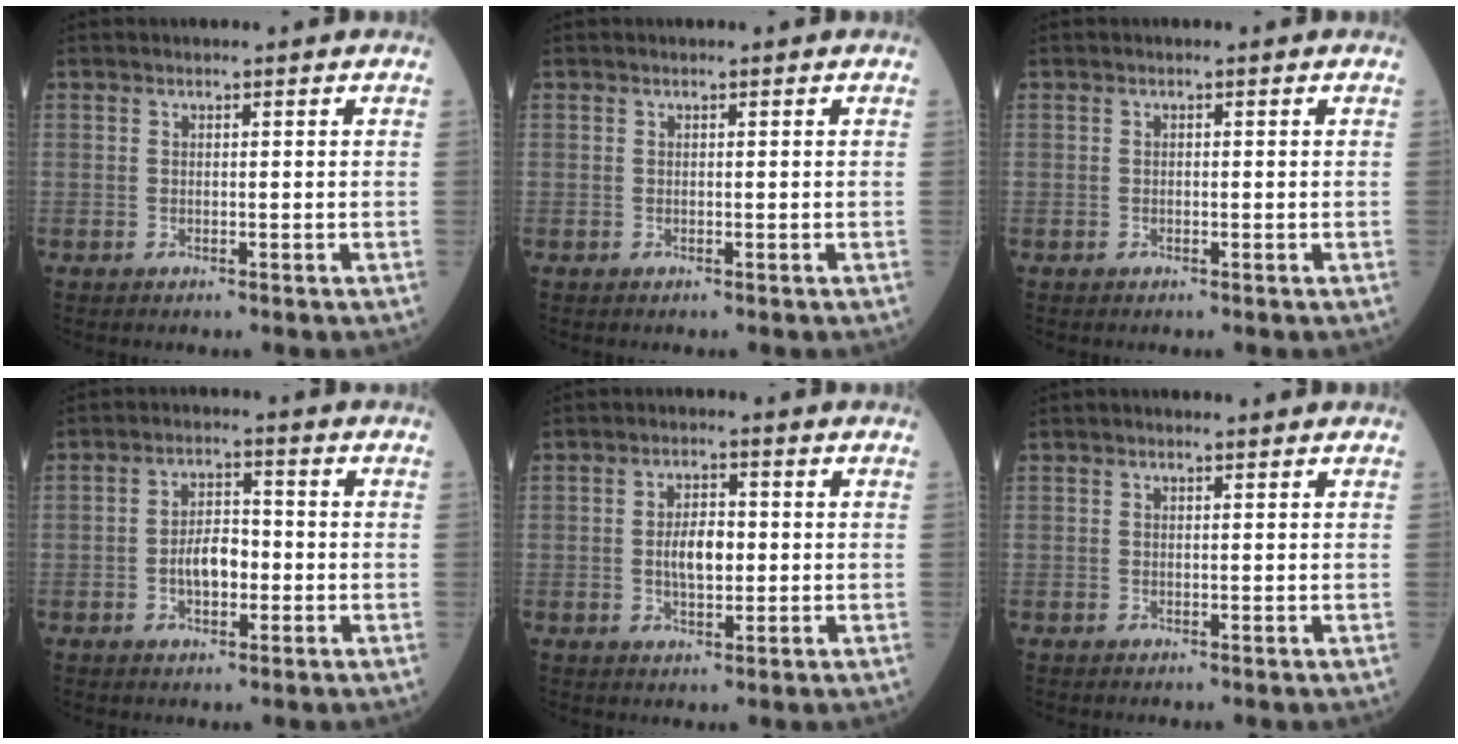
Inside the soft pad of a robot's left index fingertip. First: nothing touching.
{"total": 0.0}
{"total": 0.0}
{"total": 5.4, "force": [-1.3, 2.7, 4.5], "torque": [-0.089, 0.012, -0.024]}
{"total": 5.1, "force": [-0.1, 2.3, 4.5], "torque": [-0.090, 0.007, -0.002]}
{"total": 0.6, "force": [0.3, 0.2, 0.4], "torque": [-0.013, 0.001, 0.002]}